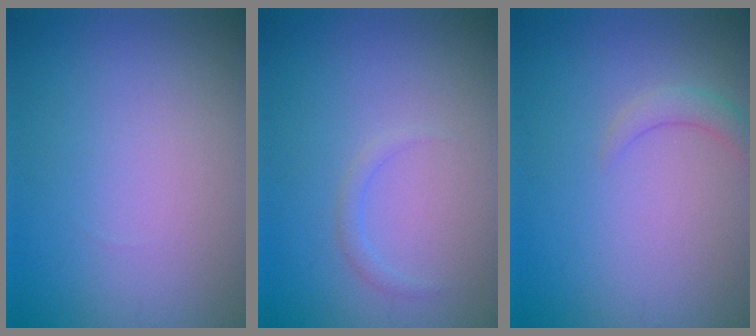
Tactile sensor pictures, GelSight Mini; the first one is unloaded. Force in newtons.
{"total": 0.9, "press": 0.9, "slide": 0.1}
{"total": 1.5, "press": 1.5, "slide": 0.2}